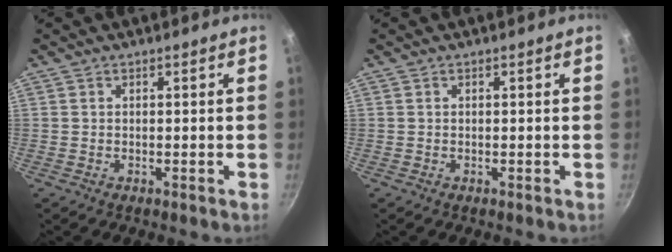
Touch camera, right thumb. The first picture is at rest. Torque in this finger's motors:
{"motor_torque": [-0.03, -0.01, 0.06, -0.05, 0.00]}